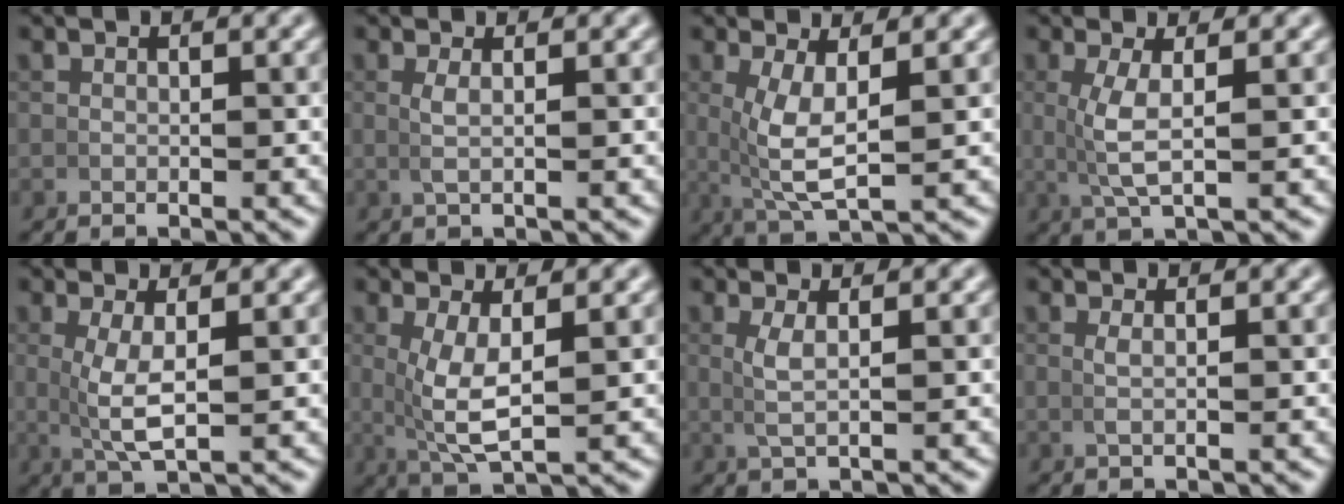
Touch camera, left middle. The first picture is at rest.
{"total": 1.4, "force": [0.4, -0.2, 1.3], "torque": [-0.031, -0.003, 0.013]}
{"total": 5.5, "force": [0.7, 2.1, 5.1], "torque": [-0.103, -0.011, 0.027]}
{"total": 3.6, "force": [0.6, 0.5, 3.5], "torque": [-0.078, -0.003, 0.019]}
{"total": 4.4, "force": [0.3, 1.2, 4.2], "torque": [-0.087, -0.009, 0.017]}
{"total": 5.6, "force": [0.5, 2.1, 5.2], "torque": [-0.105, -0.012, 0.025]}
{"total": 2.0, "force": [0.6, -0.1, 2.0], "torque": [-0.043, -0.002, 0.018]}
{"total": 0.9, "force": [0.3, -0.2, 0.8], "torque": [-0.022, -0.004, 0.010]}